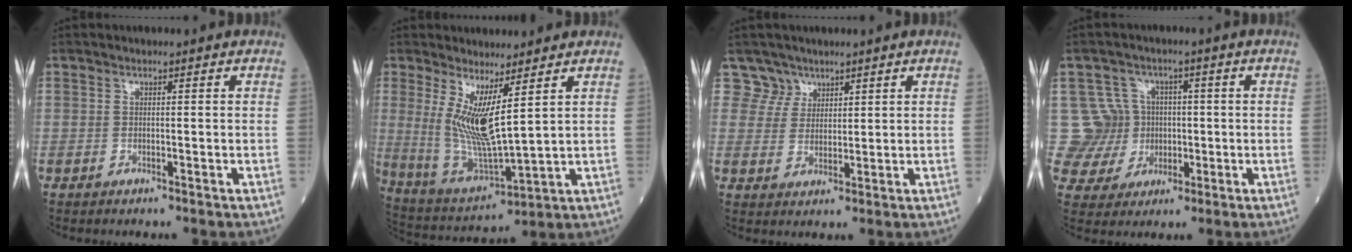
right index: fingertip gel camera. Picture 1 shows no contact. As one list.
[{"total": 10.1, "force": [3.5, 1.0, 9.4], "torque": [-0.201, -0.029, 0.079]}, {"total": 3.6, "force": [2.4, 2.5, -1.0], "torque": [0.030, -0.001, 0.042]}, {"total": 8.1, "force": [0.5, 8.1, 0.1], "torque": [-0.004, 0.026, 0.020]}]